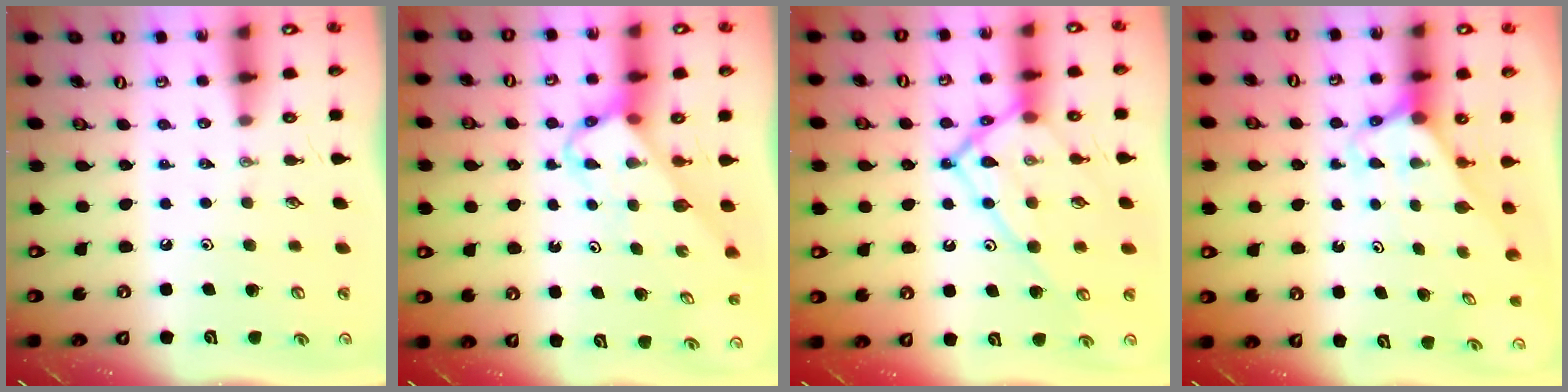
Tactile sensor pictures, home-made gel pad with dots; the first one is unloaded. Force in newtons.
{"total": 3.7, "press": 3.7, "slide": 0.1}
{"total": 16.0, "press": 15.9, "slide": 1.4}
{"total": 2.8, "press": 2.8, "slide": 0.1}